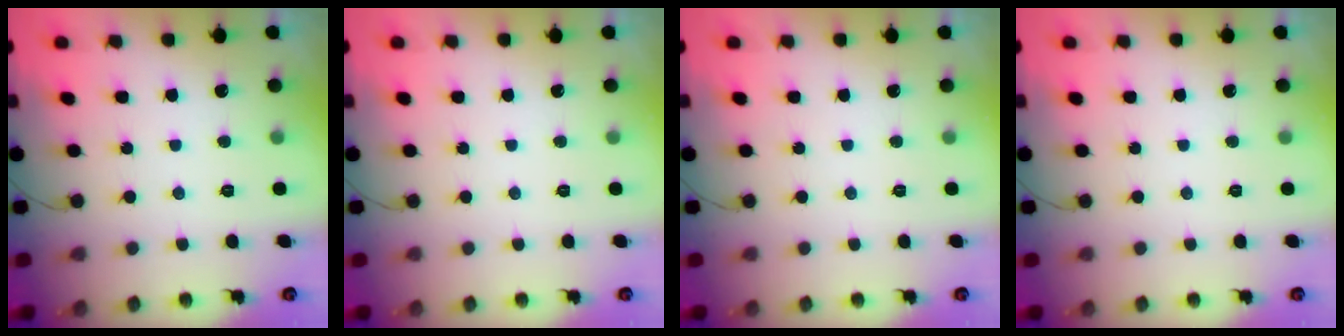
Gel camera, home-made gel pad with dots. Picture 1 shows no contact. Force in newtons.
{"total": 0.0}
{"total": 0.0}
{"total": 0.0}